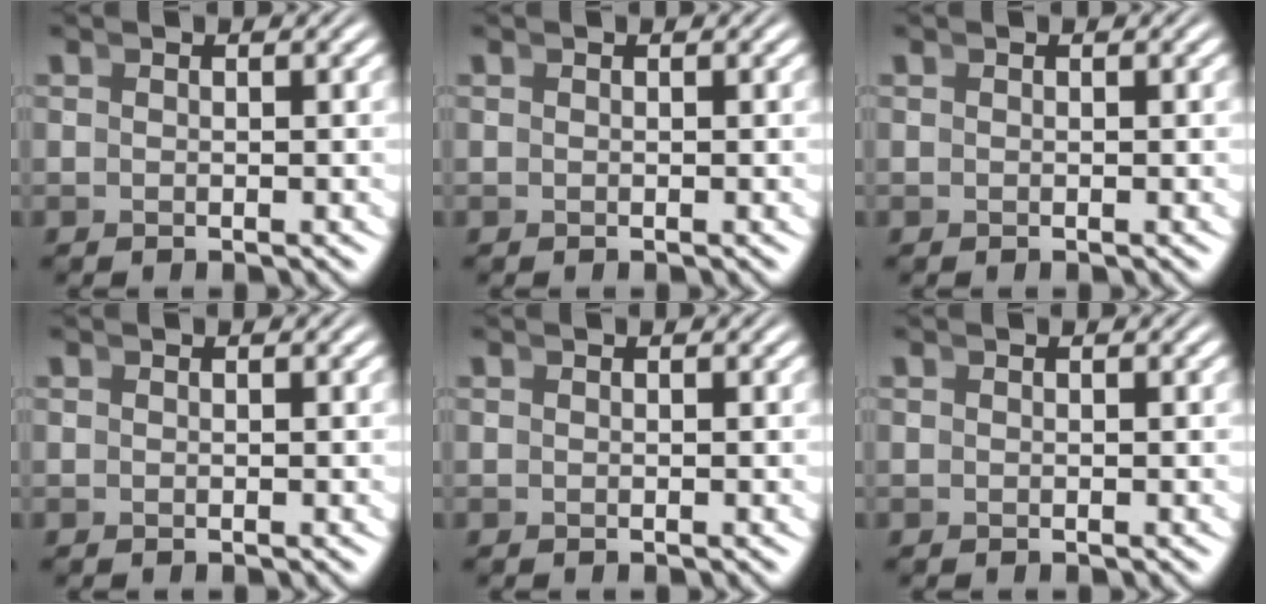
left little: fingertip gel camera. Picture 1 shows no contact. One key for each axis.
{"total": 0.0}
{"total": 0.0}
{"total": 0.0}
{"total": 0.0}
{"total": 0.0}